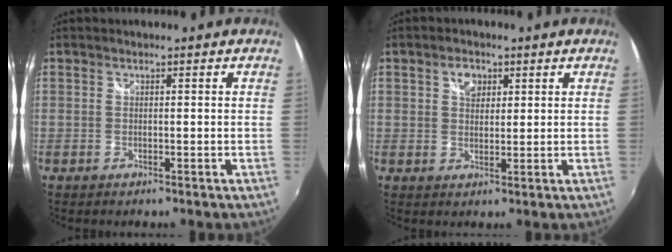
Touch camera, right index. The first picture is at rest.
{"total": 3.6, "force": [1.7, 2.5, 2.0], "torque": [-0.028, 0.008, 0.028]}